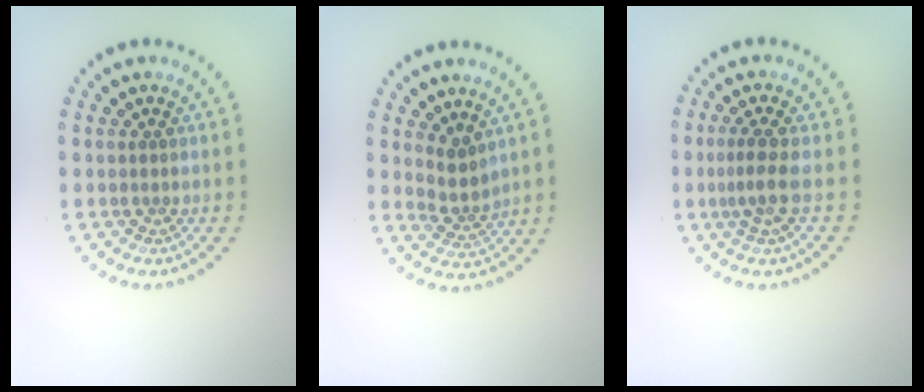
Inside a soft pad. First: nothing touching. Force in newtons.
{"total": 2.2, "press": 1.5, "slide": 1.6}
{"total": 2.3, "press": 1.5, "slide": 1.8}